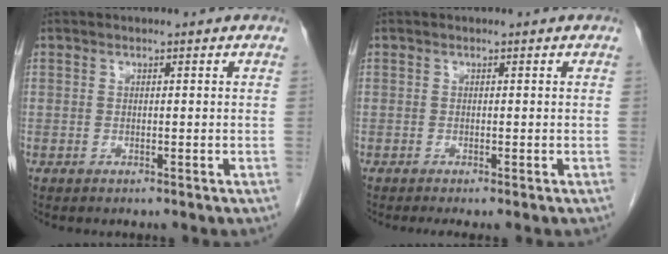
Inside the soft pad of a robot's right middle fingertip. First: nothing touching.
{"total": 1.5, "force": [-1.2, -0.1, 0.9], "torque": [-0.013, -0.004, -0.017]}